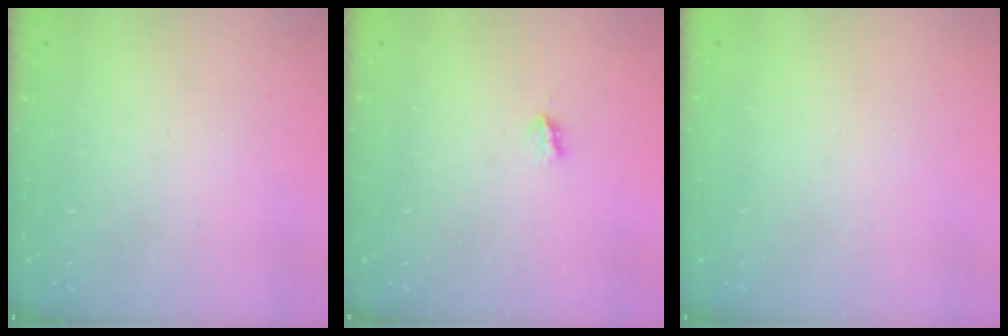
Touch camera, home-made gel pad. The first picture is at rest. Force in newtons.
{"total": 1.7, "press": 1.7, "slide": 0.3}
{"total": 0.0}